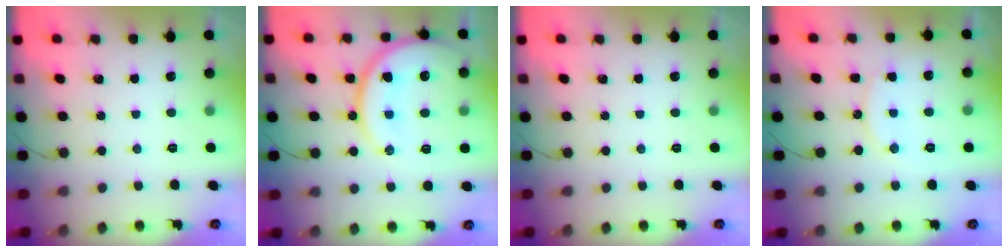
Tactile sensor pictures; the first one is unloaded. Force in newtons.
{"total": 19.4, "press": 19.3, "slide": 1.8}
{"total": 0.0}
{"total": 10.9, "press": 10.9, "slide": 0.9}